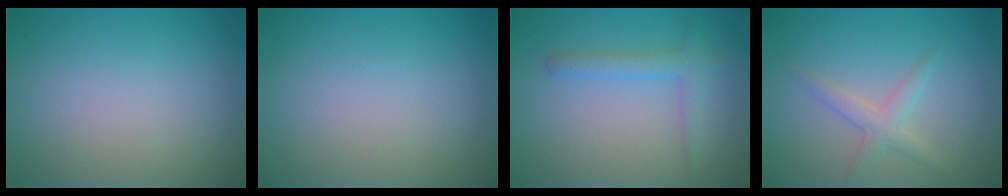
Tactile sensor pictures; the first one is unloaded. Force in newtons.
{"total": 0.0}
{"total": 2.1, "press": 2.1, "slide": 0.2}
{"total": 1.9, "press": 1.9, "slide": 0.1}